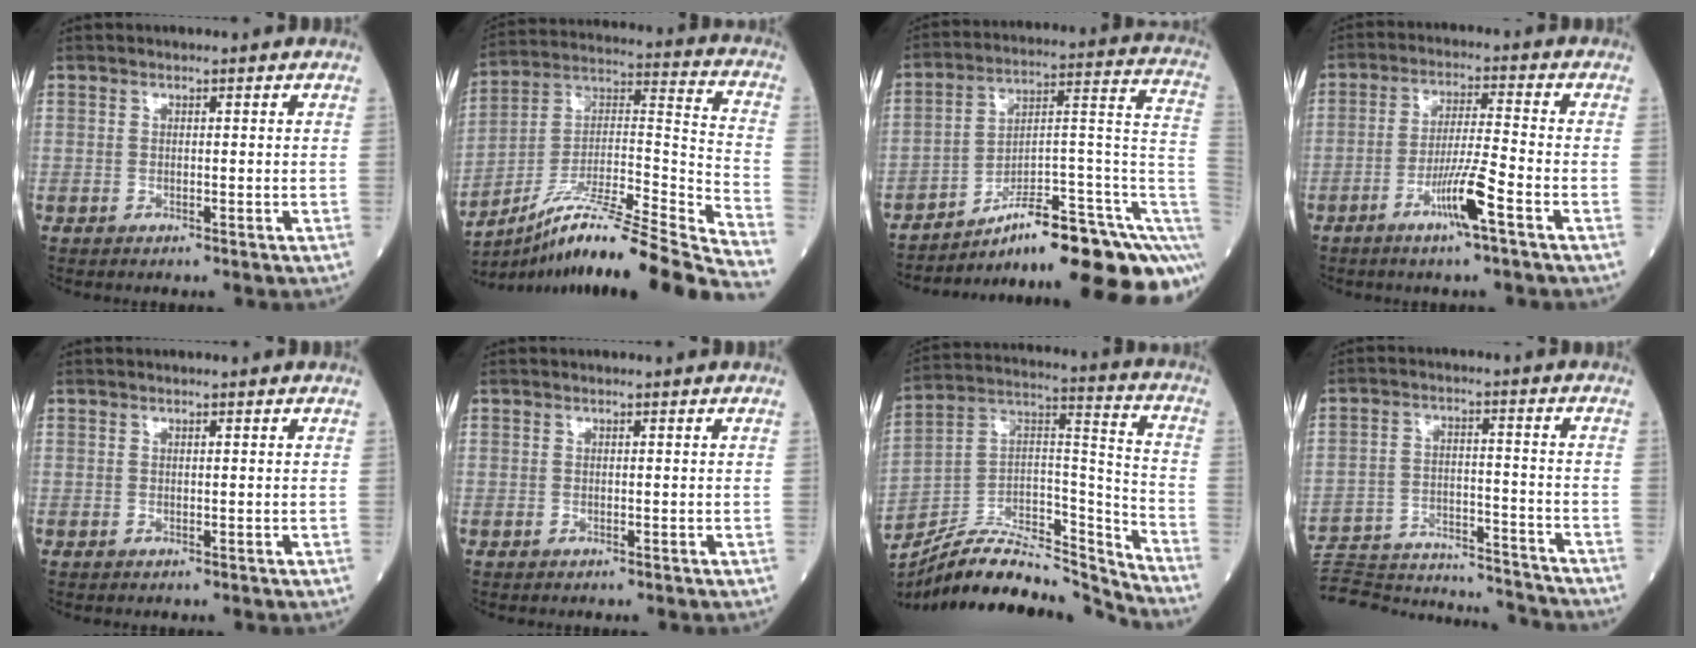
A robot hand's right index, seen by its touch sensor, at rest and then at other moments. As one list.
[{"total": 27.3, "force": [-22.4, -0.3, 15.6], "torque": [-0.195, -0.007, -0.362]}, {"total": 21.7, "force": [-14.6, 2.4, 15.8], "torque": [-0.130, 0.051, -0.213]}, {"total": 7.4, "force": [-3.8, -0.5, 6.3], "torque": [-0.123, -0.007, -0.072]}, {"total": 0.0}, {"total": 0.0}, {"total": 20.7, "force": [-19.7, 2.7, 6.1], "torque": [-0.113, 0.044, -0.330]}, {"total": 22.2, "force": [-21.4, 2.3, 5.3], "torque": [-0.116, -0.009, -0.310]}]